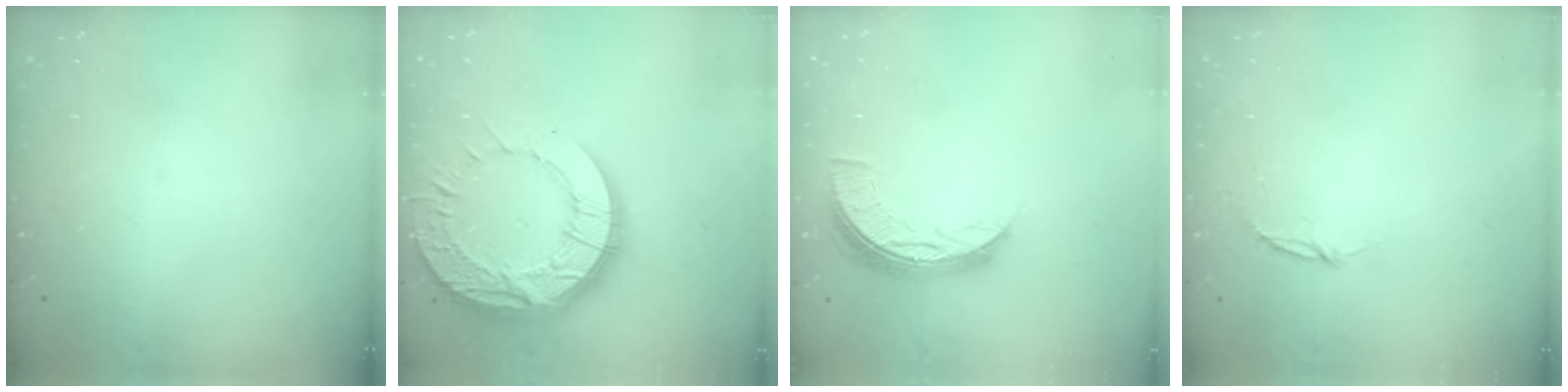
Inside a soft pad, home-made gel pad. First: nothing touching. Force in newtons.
{"total": 20.2, "press": 20.1, "slide": 1.8}
{"total": 7.7, "press": 7.6, "slide": 0.7}
{"total": 2.8, "press": 2.8, "slide": 0.3}